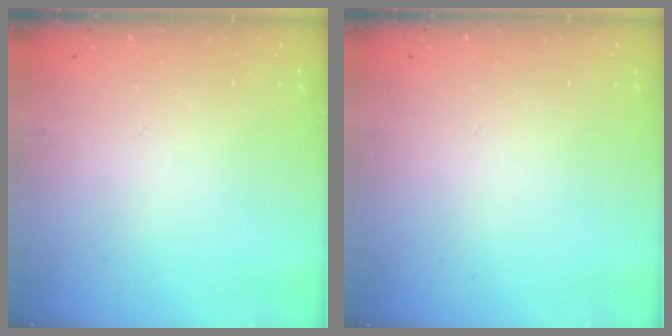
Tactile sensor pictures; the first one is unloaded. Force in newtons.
{"total": 0.0}